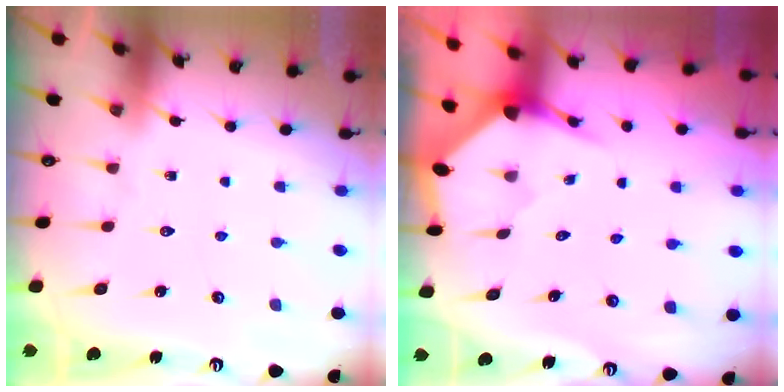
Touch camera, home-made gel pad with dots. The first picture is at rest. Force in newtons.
{"total": 3.1, "press": 3.1, "slide": 0.1}